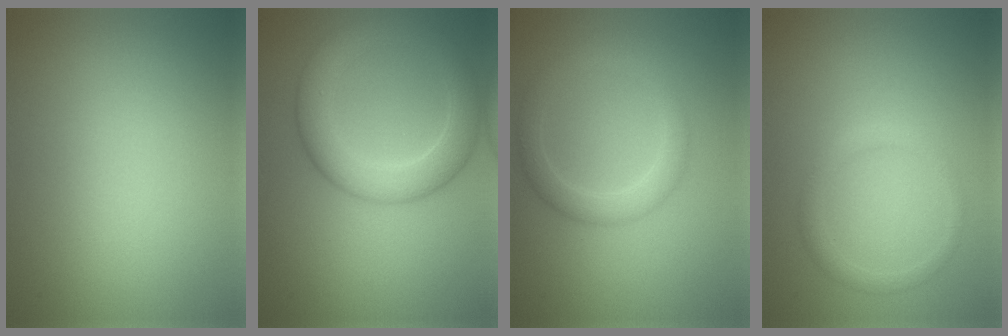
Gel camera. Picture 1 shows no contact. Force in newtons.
{"total": 5.7, "press": 5.7, "slide": 0.2}
{"total": 2.6, "press": 2.6, "slide": 0.1}
{"total": 1.5, "press": 1.5, "slide": 0.1}